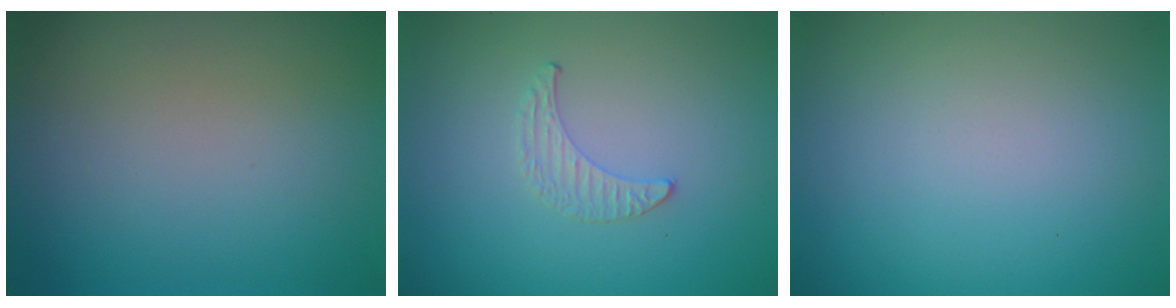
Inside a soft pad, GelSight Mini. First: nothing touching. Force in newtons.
{"total": 0.5, "press": 0.5, "slide": 0.2}
{"total": 0.0}